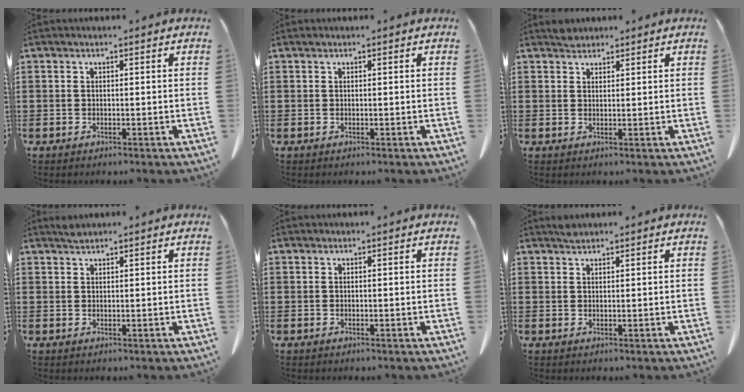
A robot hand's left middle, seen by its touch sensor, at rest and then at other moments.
{"total": 0.0}
{"total": 1.7, "force": [1.5, 0.6, 0.2], "torque": [-0.007, 0.002, 0.030]}
{"total": 1.1, "force": [1.0, 0.1, 0.4], "torque": [-0.009, 0.000, 0.019]}
{"total": 0.0}
{"total": 1.1, "force": [1.0, 0.2, 0.3], "torque": [-0.008, 0.000, 0.019]}